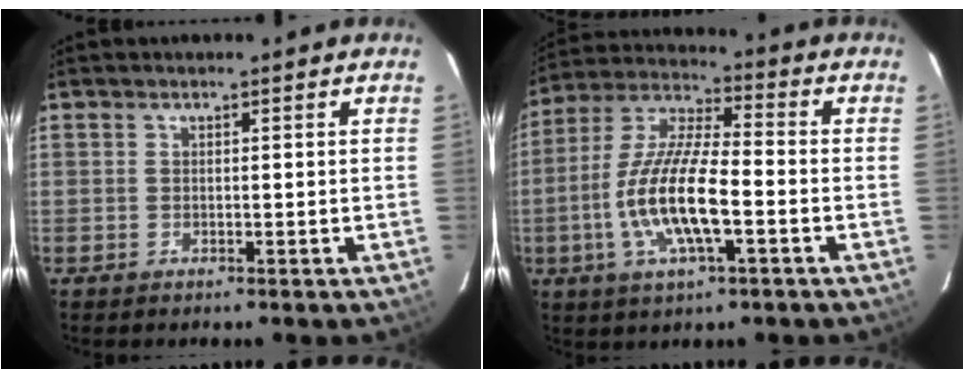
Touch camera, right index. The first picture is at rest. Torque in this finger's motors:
{"motor_torque": [1.79, -0.35, 1.05, 0.21]}